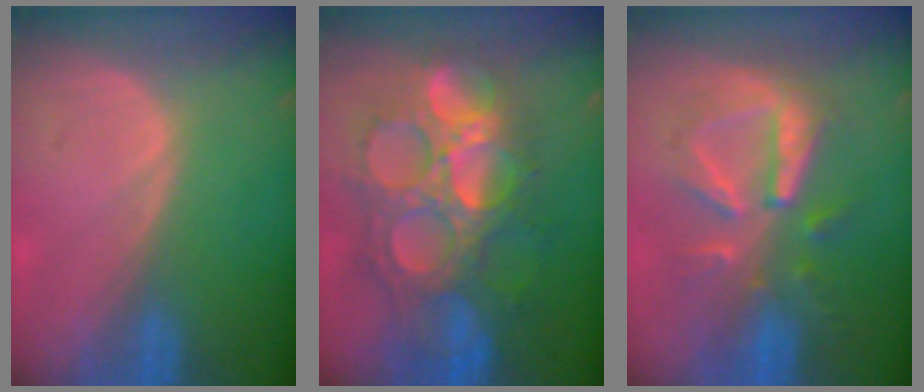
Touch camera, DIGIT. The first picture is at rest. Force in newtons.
{"total": 13.2, "press": 13.1, "slide": 1.7}
{"total": 8.3, "press": 8.2, "slide": 0.8}